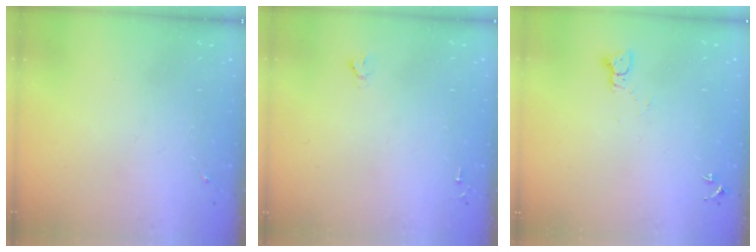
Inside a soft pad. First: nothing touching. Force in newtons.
{"total": 1.6, "press": 1.6, "slide": 0.2}
{"total": 3.2, "press": 3.2, "slide": 0.1}